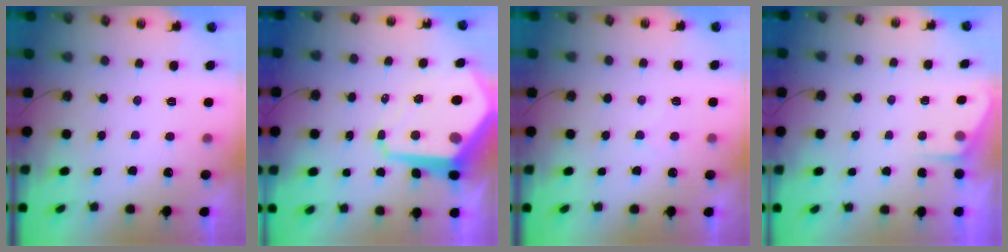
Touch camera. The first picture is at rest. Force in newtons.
{"total": 14.2, "press": 14.1, "slide": 1.3}
{"total": 5.2, "press": 5.1, "slide": 0.7}
{"total": 2.2, "press": 2.2, "slide": 0.4}